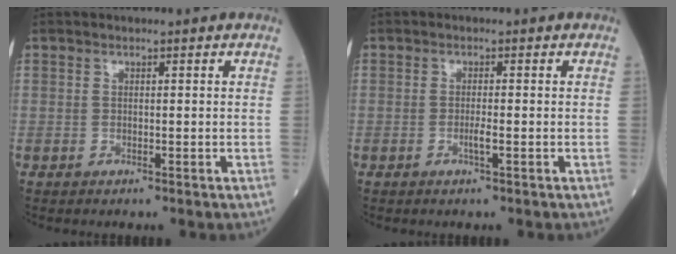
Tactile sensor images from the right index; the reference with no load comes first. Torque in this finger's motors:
{"motor_torque": [0.18, -0.05, 0.17, 0.04]}